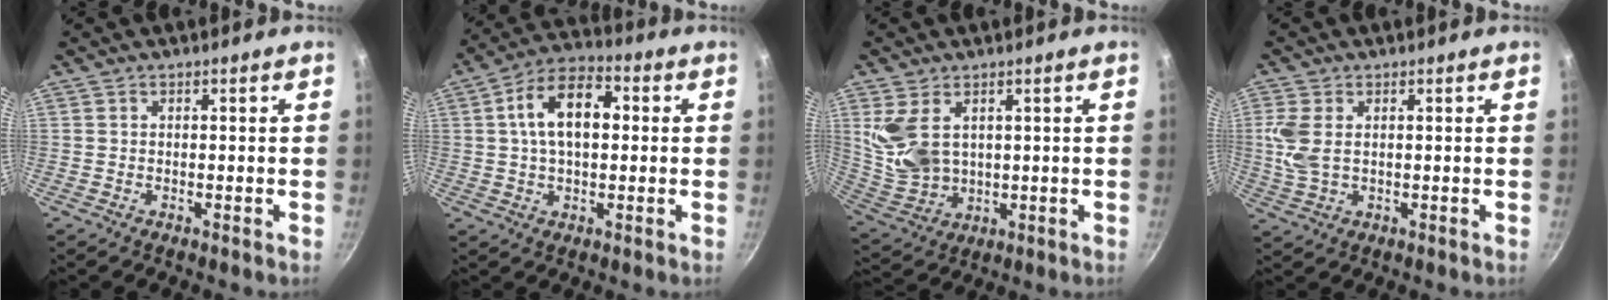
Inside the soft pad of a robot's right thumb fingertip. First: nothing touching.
{"total": 12.3, "force": [1.9, 7.0, 9.9], "torque": [-0.164, 0.026, 0.025]}
{"total": 10.0, "force": [3.0, 6.4, 7.1], "torque": [-0.148, -0.012, 0.078]}
{"total": 6.0, "force": [0.9, 3.6, 4.6], "torque": [-0.121, 0.002, 0.022]}